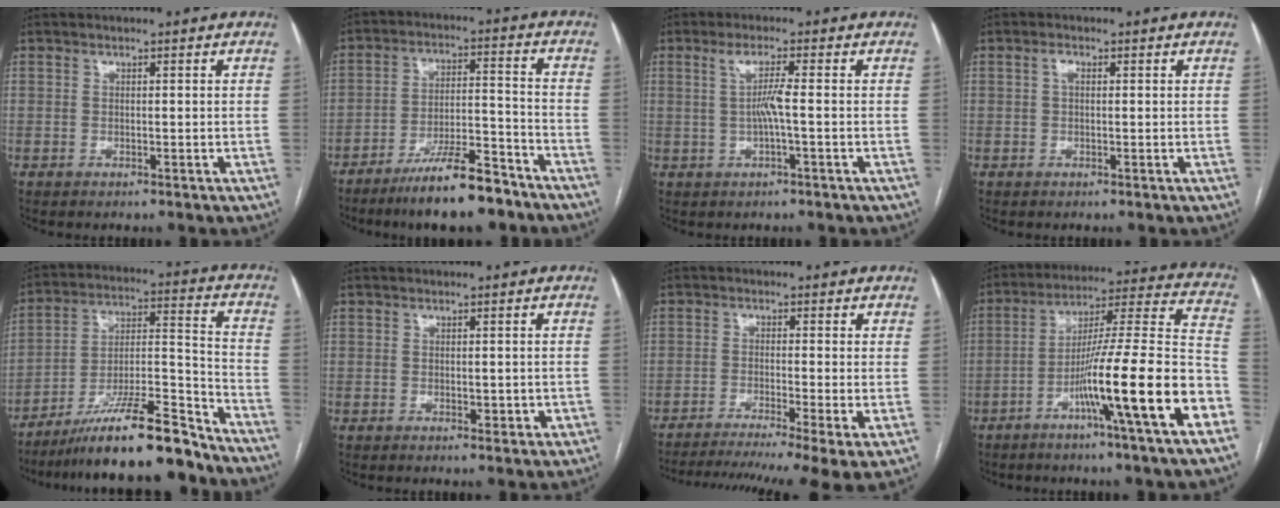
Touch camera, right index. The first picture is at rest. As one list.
[{"total": 12.2, "force": [-9.3, 2.1, 7.6], "torque": [-0.122, 0.006, -0.157]}, {"total": 3.5, "force": [0.1, -0.3, 3.5], "torque": [-0.069, 0.005, 0.005]}, {"total": 1.2, "force": [0.3, 0.6, 1.0], "torque": [-0.018, 0.007, 0.004]}, {"total": 18.4, "force": [-15.5, 1.4, 9.8], "torque": [-0.172, 0.006, -0.267]}, {"total": 1.9, "force": [-0.2, 1.3, 1.4], "torque": [-0.016, 0.005, 0.002]}, {"total": 14.1, "force": [-9.9, 0.6, 10.1], "torque": [-0.149, -0.018, -0.153]}, {"total": 19.5, "force": [-8.3, -0.9, 17.6], "torque": [-0.255, -0.002, -0.139]}]